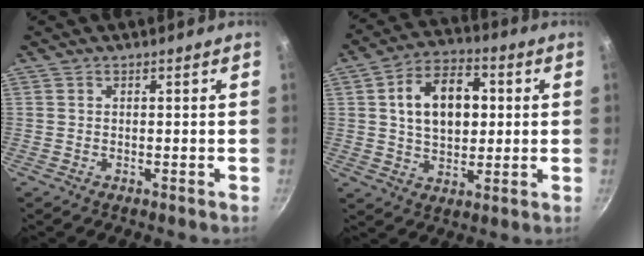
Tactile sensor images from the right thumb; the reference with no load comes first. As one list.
[{"total": 14.2, "force": [2.4, 9.3, 10.4], "torque": [-0.137, 0.012, 0.032]}]